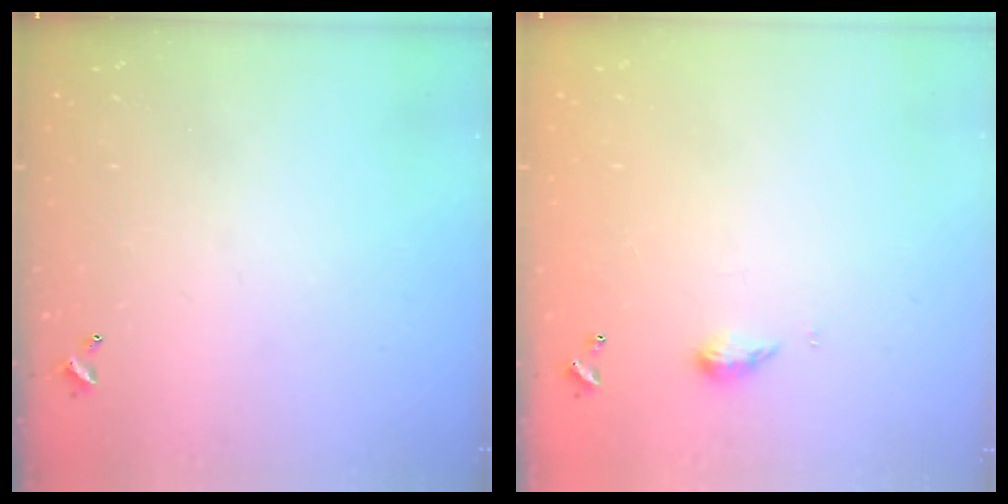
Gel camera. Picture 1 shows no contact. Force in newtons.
{"total": 4.7, "press": 4.6, "slide": 0.4}